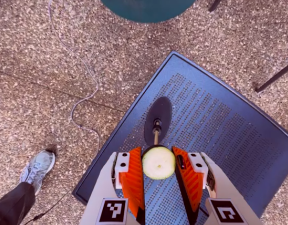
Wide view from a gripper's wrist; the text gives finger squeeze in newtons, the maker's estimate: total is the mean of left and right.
{"total": 9.3, "left": 9.3, "right": 9.3}